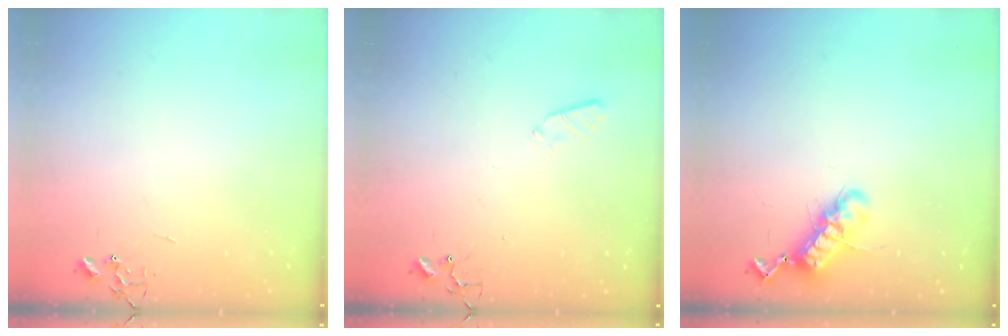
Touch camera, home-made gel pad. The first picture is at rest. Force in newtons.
{"total": 3.2, "press": 3.1, "slide": 0.5}
{"total": 12.5, "press": 12.5, "slide": 0.9}